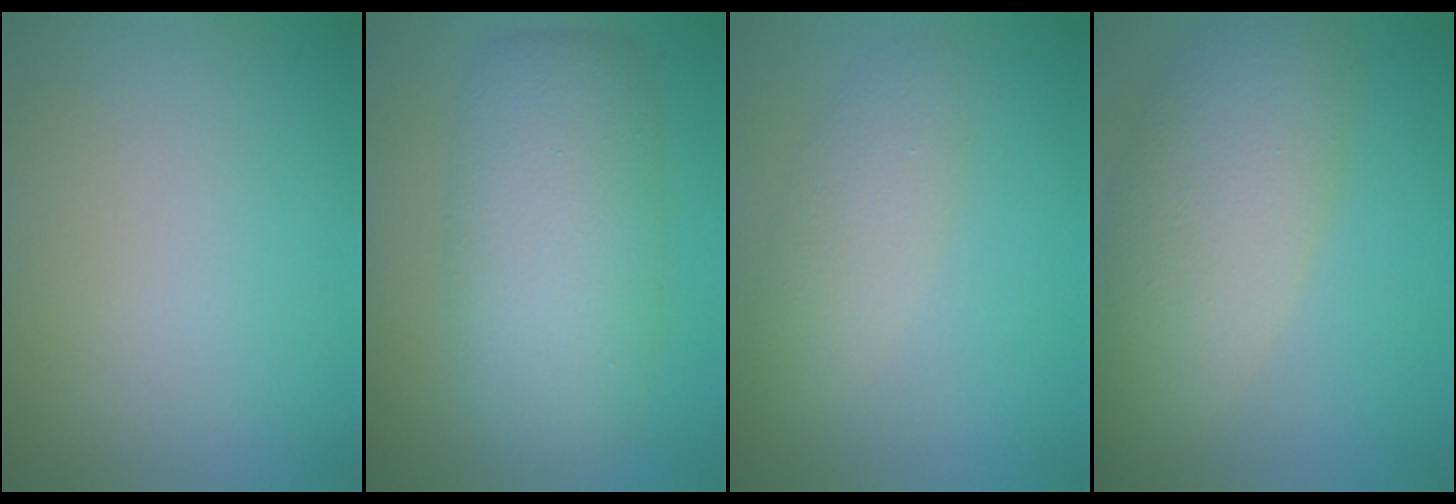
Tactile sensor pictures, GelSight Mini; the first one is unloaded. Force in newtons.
{"total": 7.9, "press": 7.9, "slide": 0.4}
{"total": 2.8, "press": 2.8, "slide": 0.1}
{"total": 7.2, "press": 7.2, "slide": 0.5}